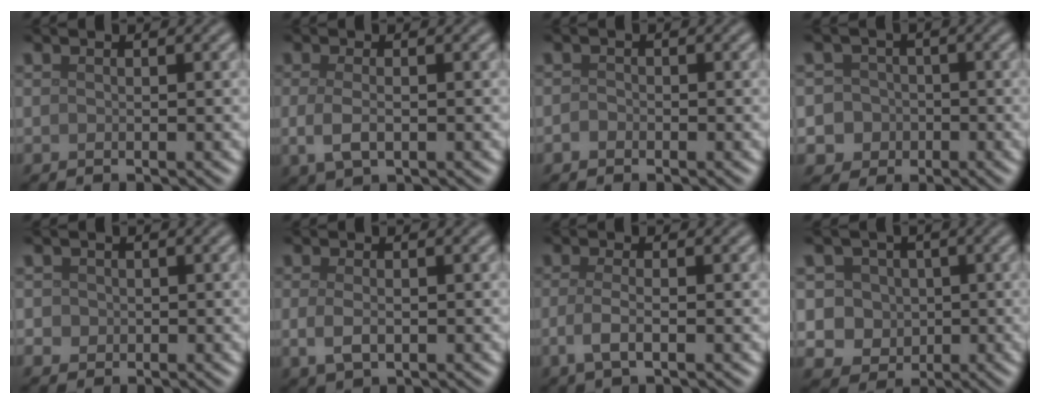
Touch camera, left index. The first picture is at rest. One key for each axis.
{"total": 2.6, "fx": -0.4, "fy": 1.2, "fz": 2.2, "tx": -0.050, "ty": -0.007, "tz": -0.008}
{"total": 0.8, "fx": -0.5, "fy": 0.6, "fz": 0.2, "tx": -0.003, "ty": -0.001, "tz": -0.011}
{"total": 5.5, "fx": -1.4, "fy": 5.2, "fz": 0.9, "tx": 0.004, "ty": 0.009, "tz": -0.051}
{"total": 1.7, "fx": 0.2, "fy": 1.5, "fz": 0.6, "tx": -0.003, "ty": 0.004, "tz": 0.002}
{"total": 2.1, "fx": -0.3, "fy": 1.1, "fz": 1.8, "tx": -0.040, "ty": -0.006, "tz": -0.004}
{"total": 2.3, "fx": -0.6, "fy": 0.8, "fz": 2.1, "tx": -0.047, "ty": -0.004, "tz": -0.015}
{"total": 4.3, "fx": 0.4, "fy": 3.9, "fz": 1.6, "tx": -0.014, "ty": 0.010, "tz": -0.010}